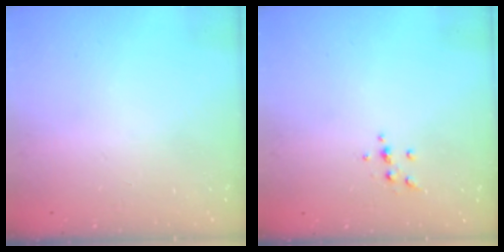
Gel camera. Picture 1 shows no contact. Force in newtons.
{"total": 3.8, "press": 3.6, "slide": 1.2}